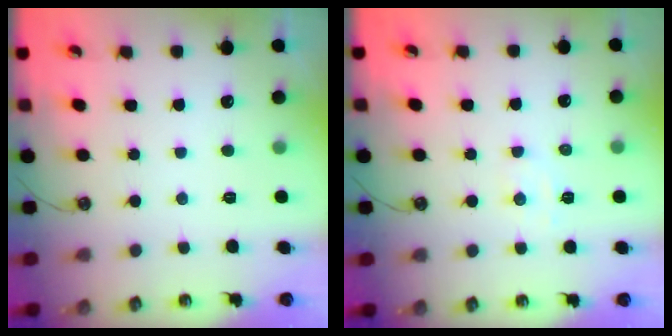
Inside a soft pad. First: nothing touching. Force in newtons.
{"total": 4.8, "press": 4.8, "slide": 0.6}